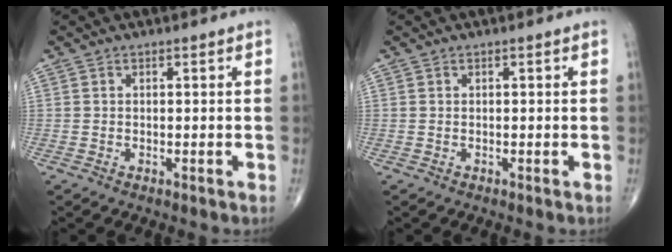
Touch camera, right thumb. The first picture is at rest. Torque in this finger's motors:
{"motor_torque": [0.14, -0.10, 0.12, 0.15, 0.01]}